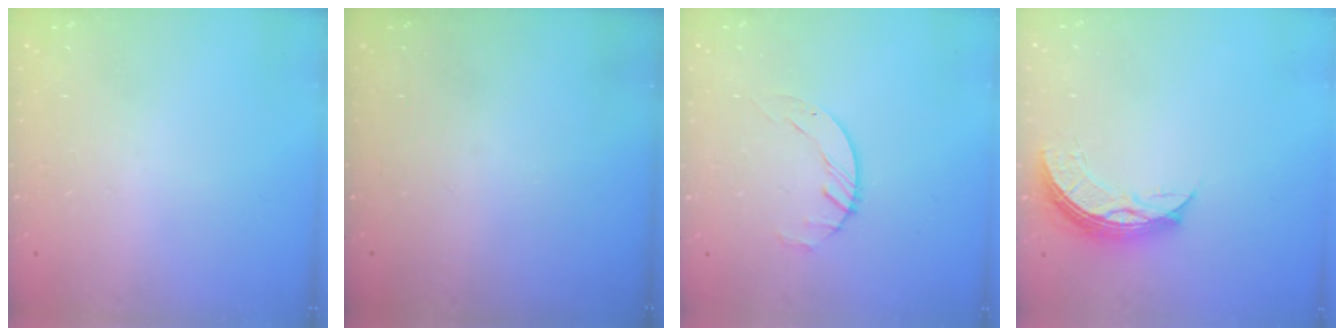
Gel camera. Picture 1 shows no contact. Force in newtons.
{"total": 0.0}
{"total": 1.7, "press": 1.7, "slide": 0.3}
{"total": 8.8, "press": 8.7, "slide": 0.6}